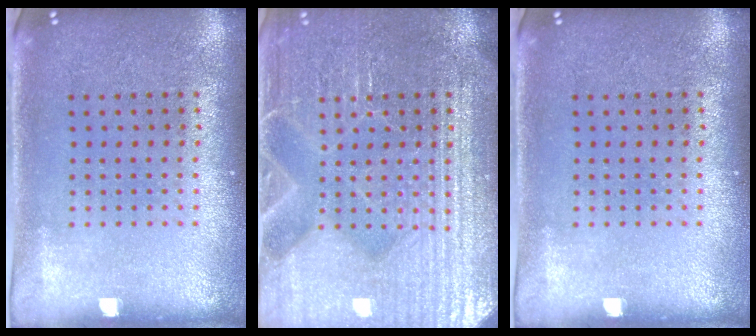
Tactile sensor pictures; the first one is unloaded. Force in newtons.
{"total": 4.5, "press": 4.5, "slide": 0.5}
{"total": 0.0}